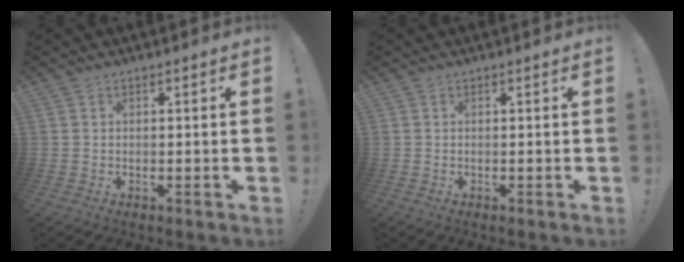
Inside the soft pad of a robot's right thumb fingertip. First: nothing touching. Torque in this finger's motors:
{"motor_torque": [0.08, 0.03, 0.07, -0.01, 0.02]}